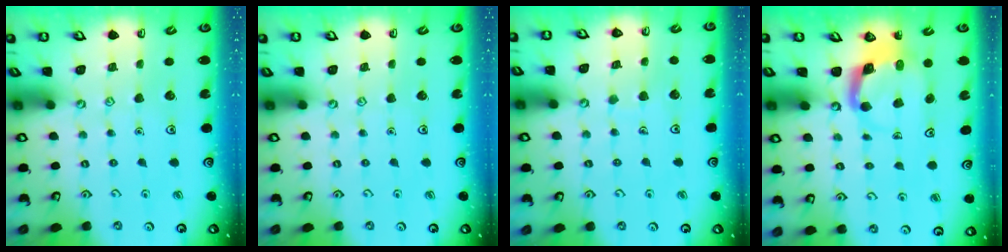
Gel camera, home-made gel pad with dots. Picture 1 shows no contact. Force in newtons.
{"total": 0.0}
{"total": 4.7, "press": 4.6, "slide": 0.4}
{"total": 4.3, "press": 4.3, "slide": 0.3}